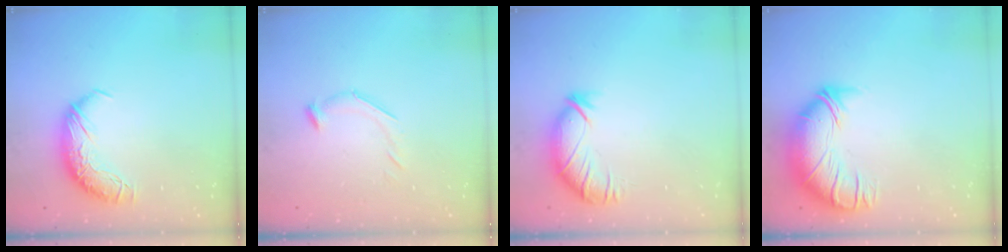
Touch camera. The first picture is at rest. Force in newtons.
{"total": 5.4, "press": 5.3, "slide": 1.2}
{"total": 2.9, "press": 2.4, "slide": 1.7}
{"total": 2.6, "press": 0.3, "slide": 2.6}